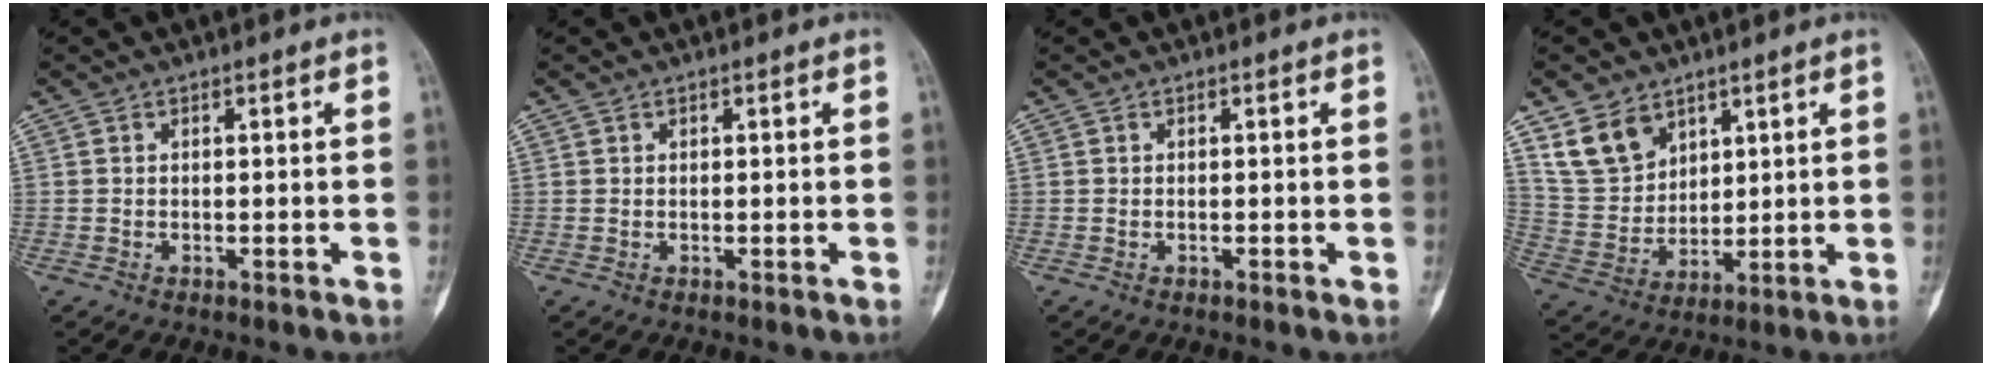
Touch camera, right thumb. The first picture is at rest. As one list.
[{"total": 0.0}, {"total": 0.0}, {"total": 10.4, "force": [6.4, 7.1, 3.9], "torque": [-0.058, -0.031, 0.139]}]